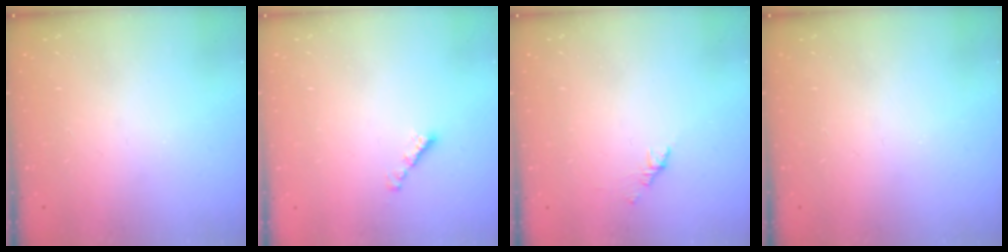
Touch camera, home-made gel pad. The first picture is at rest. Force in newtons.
{"total": 2.1, "press": 2.0, "slide": 0.7}
{"total": 1.1, "press": 1.0, "slide": 0.5}
{"total": 0.0}